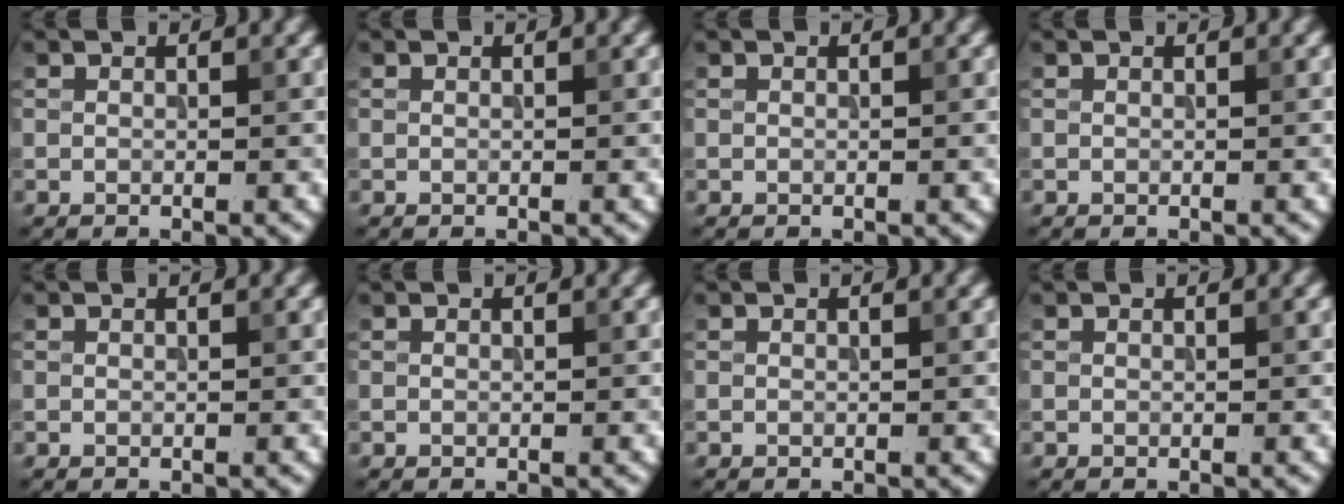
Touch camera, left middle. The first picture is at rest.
{"total": 0.0}
{"total": 0.0}
{"total": 0.0}
{"total": 0.0}
{"total": 0.0}
{"total": 0.0}
{"total": 0.0}